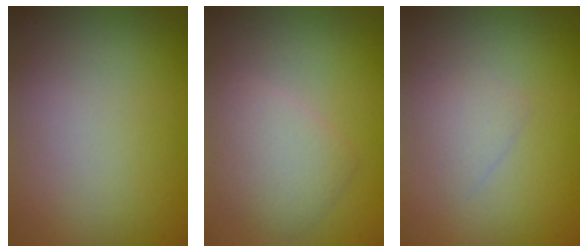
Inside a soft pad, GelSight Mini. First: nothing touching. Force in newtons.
{"total": 2.9, "press": 2.9, "slide": 0.0}
{"total": 1.1, "press": 1.1, "slide": 0.0}